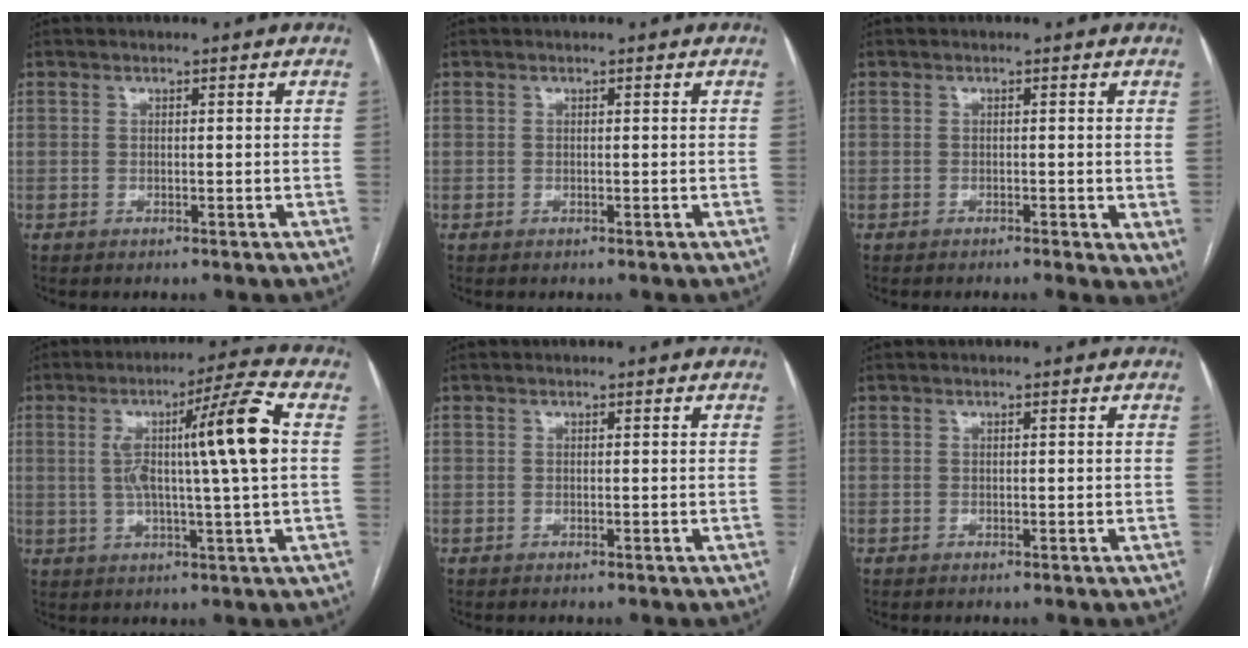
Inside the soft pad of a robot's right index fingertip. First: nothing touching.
{"total": 0.0}
{"total": 3.3, "force": [-1.3, 1.1, 2.8], "torque": [-0.024, -0.006, -0.022]}
{"total": 12.6, "force": [1.8, -1.0, 12.4], "torque": [-0.202, 0.013, 0.028]}
{"total": 0.0}
{"total": 0.0}